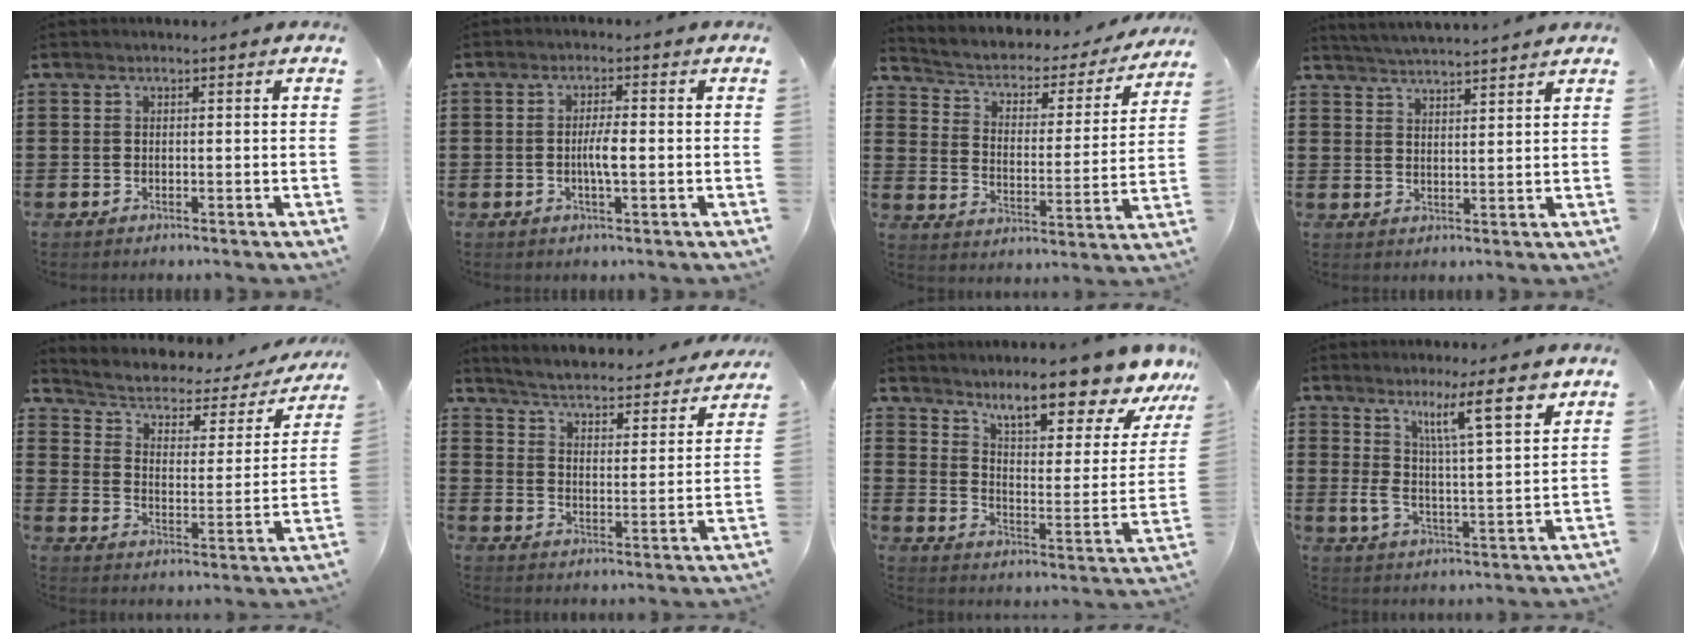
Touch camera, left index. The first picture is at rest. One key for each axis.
{"total": 3.4, "fx": -0.6, "fy": 0.6, "fz": 3.3, "tx": -0.066, "ty": -0.002, "tz": -0.014}
{"total": 2.4, "fx": 1.6, "fy": 1.6, "fz": 0.9, "tx": -0.035, "ty": -0.019, "tz": 0.015}
{"total": 3.4, "fx": 3.3, "fy": -0.7, "fz": 0.2, "tx": -0.014, "ty": -0.015, "tz": 0.060}
{"total": 2.9, "fx": 1.6, "fy": 1.8, "fz": 1.6, "tx": -0.047, "ty": -0.018, "tz": 0.014}
{"total": 4.1, "fx": 4.0, "fy": -0.4, "fz": 0.8, "tx": -0.038, "ty": -0.038, "tz": 0.059}
{"total": 11.7, "fx": 10.0, "fy": 0.8, "fz": 6.0, "tx": -0.109, "ty": -0.073, "tz": 0.164}
{"total": 9.9, "fx": 5.9, "fy": 1.2, "fz": 7.8, "tx": -0.133, "ty": -0.031, "tz": 0.092}